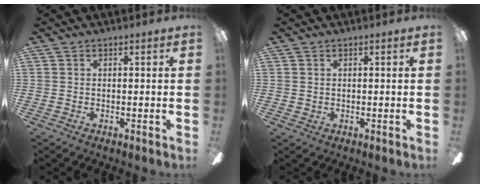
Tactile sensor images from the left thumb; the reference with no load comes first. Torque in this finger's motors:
{"motor_torque": [-0.10, 0.11, -0.24, 0.13, 0.00]}